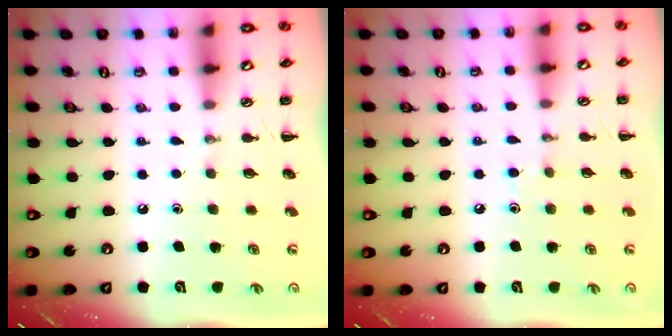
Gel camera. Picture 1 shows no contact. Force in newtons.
{"total": 2.7, "press": 2.5, "slide": 0.9}